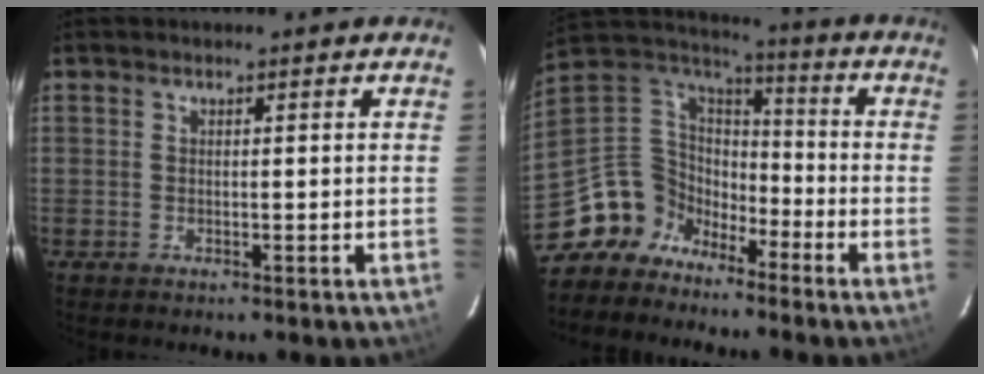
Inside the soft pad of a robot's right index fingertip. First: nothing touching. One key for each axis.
{"total": 11.8, "fx": -9.2, "fy": 7.2, "fz": 1.8, "tx": -0.068, "ty": 0.041, "tz": -0.184}